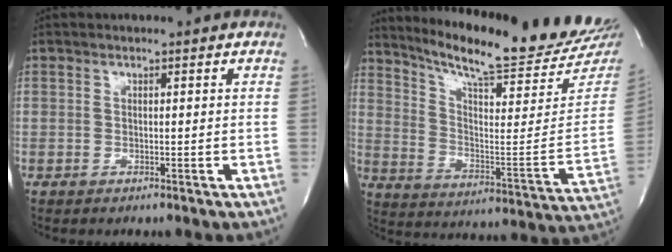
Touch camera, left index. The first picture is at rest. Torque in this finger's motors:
{"motor_torque": [-0.15, -0.26, 0.27, 0.09]}